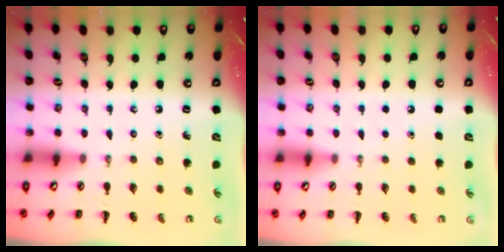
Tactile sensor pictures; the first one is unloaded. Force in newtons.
{"total": 1.5, "press": 1.5, "slide": 0.1}